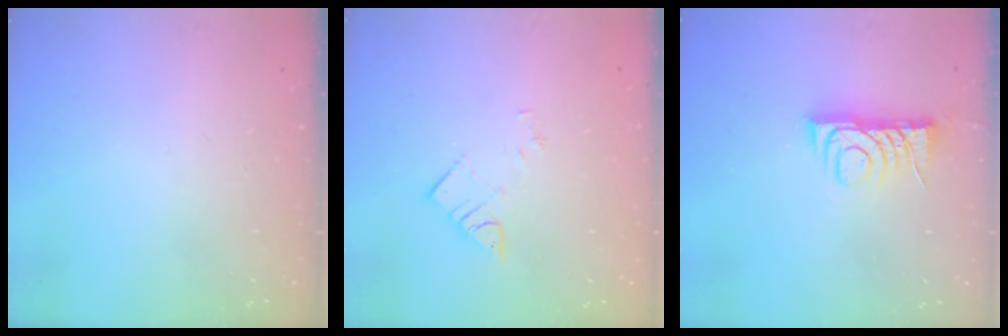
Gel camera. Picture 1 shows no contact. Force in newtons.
{"total": 4.2, "press": 4.2, "slide": 0.1}
{"total": 7.8, "press": 7.8, "slide": 0.4}